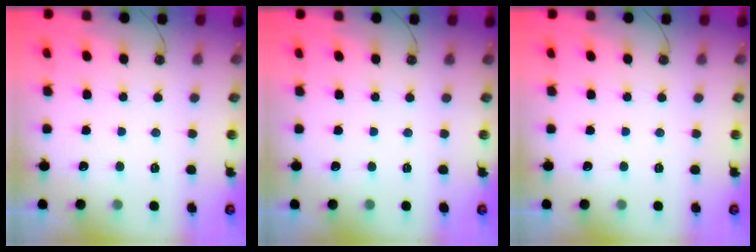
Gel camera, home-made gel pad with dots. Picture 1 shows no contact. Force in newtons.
{"total": 0.0}
{"total": 0.0}